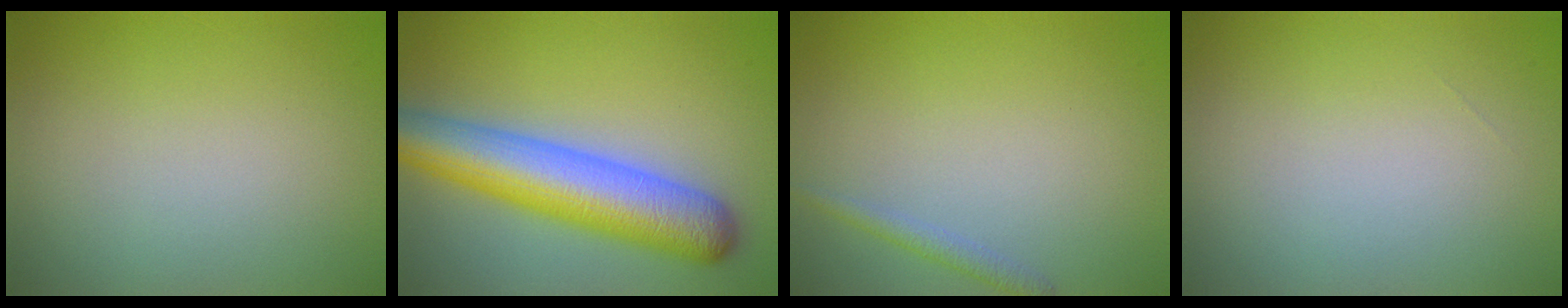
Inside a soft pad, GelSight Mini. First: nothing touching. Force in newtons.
{"total": 9.0, "press": 8.9, "slide": 0.3}
{"total": 1.3, "press": 1.3, "slide": 0.1}
{"total": 0.0}